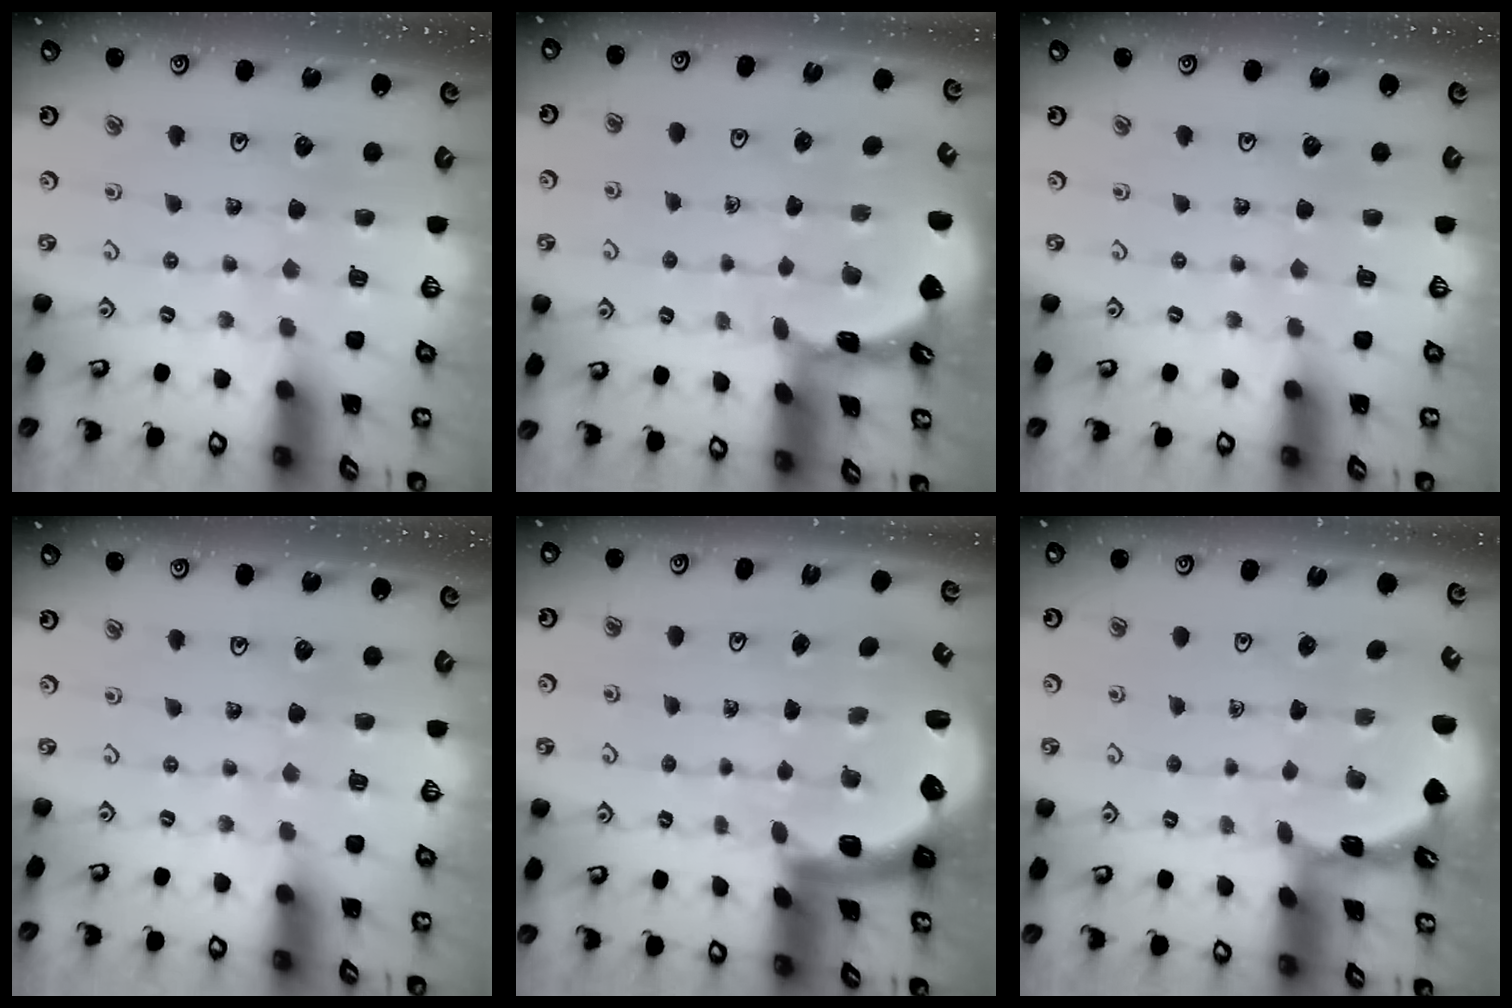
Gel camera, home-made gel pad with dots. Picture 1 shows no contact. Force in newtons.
{"total": 1.7, "press": 1.7, "slide": 0.2}
{"total": 0.0}
{"total": 0.0}
{"total": 2.9, "press": 2.6, "slide": 1.4}
{"total": 1.6, "press": 1.6, "slide": 0.1}